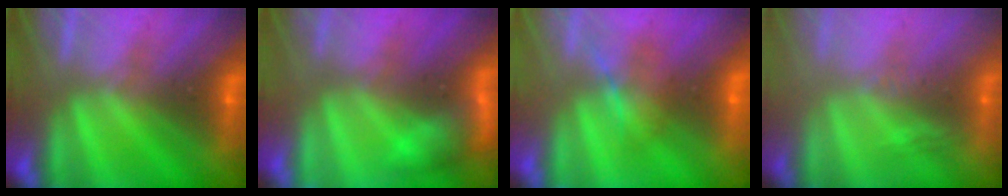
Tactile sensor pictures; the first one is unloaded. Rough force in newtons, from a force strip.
{"total": 3.6}
{"total": 1.6}
{"total": 2.8}